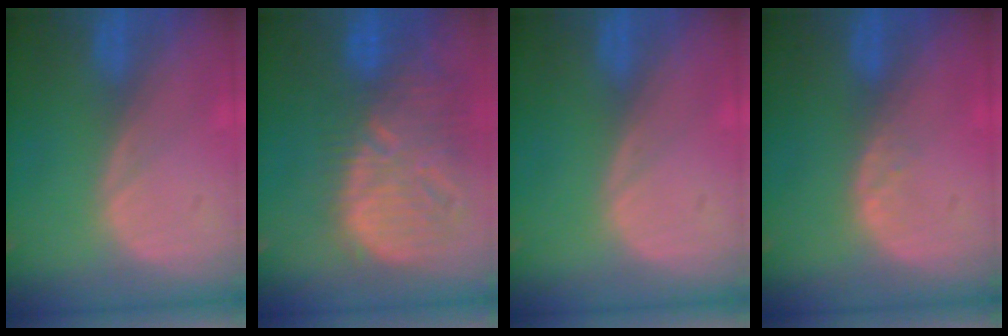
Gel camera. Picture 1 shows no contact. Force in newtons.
{"total": 13.3, "press": 11.4, "slide": 6.8}
{"total": 0.0}
{"total": 1.0, "press": 1.0, "slide": 0.2}